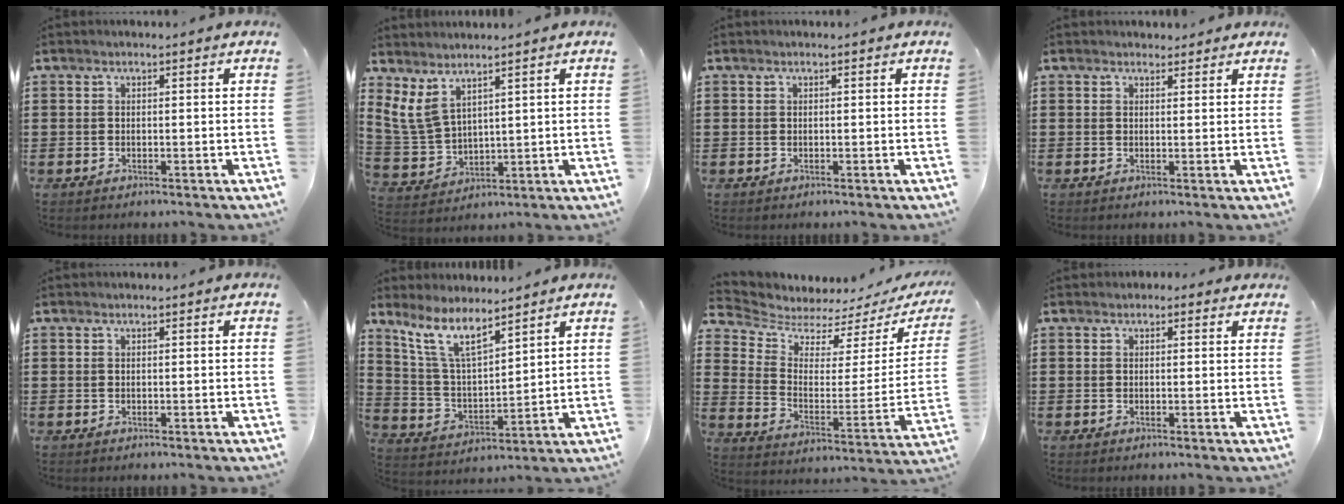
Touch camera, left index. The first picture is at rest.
{"total": 5.8, "force": [3.9, 2.8, 3.3], "torque": [-0.095, -0.011, 0.071]}
{"total": 0.0}
{"total": 1.6, "force": [1.4, 0.7, 0.1], "torque": [0.002, 0.002, 0.026]}
{"total": 0.0}
{"total": 8.8, "force": [6.7, 2.2, 5.3], "torque": [-0.123, -0.022, 0.123]}
{"total": 4.5, "force": [4.3, 1.4, 0.3], "torque": [-0.040, -0.040, 0.070]}
{"total": 1.0, "force": [0.5, 0.8, 0.3], "torque": [-0.008, 0.007, 0.009]}